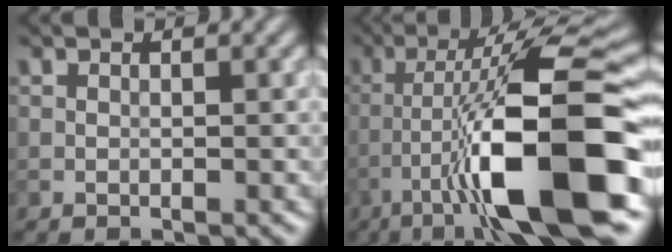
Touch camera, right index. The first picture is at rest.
{"total": 13.6, "force": [-5.0, 2.7, 12.4], "torque": [-0.206, 0.012, -0.073]}